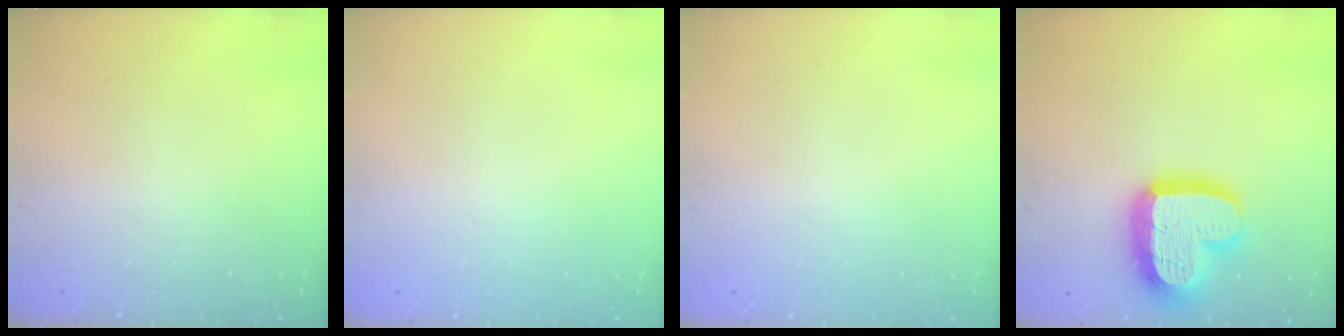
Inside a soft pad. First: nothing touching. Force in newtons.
{"total": 0.0}
{"total": 0.6, "press": 0.6, "slide": 0.1}
{"total": 20.3, "press": 20.3, "slide": 1.8}